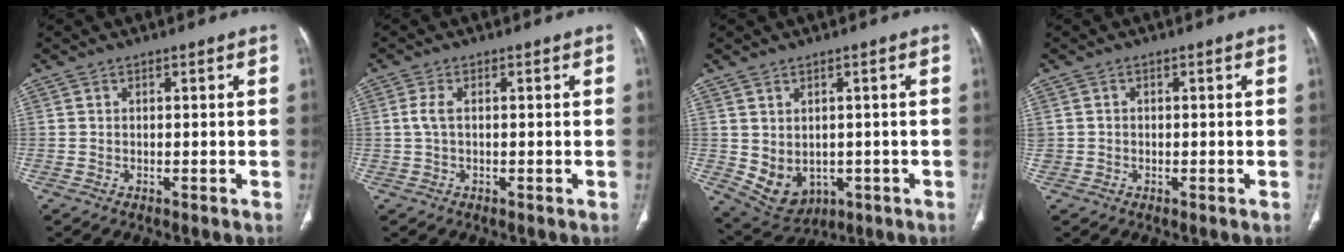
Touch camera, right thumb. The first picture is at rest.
{"total": 1.7, "force": [0.2, 0.8, 1.4], "torque": [-0.037, 0.002, 0.004]}
{"total": 8.5, "force": [-1.4, 6.5, 5.3], "torque": [-0.073, 0.003, 0.004]}
{"total": 1.1, "force": [0.1, 1.1, 0.3], "torque": [0.000, 0.006, 0.005]}